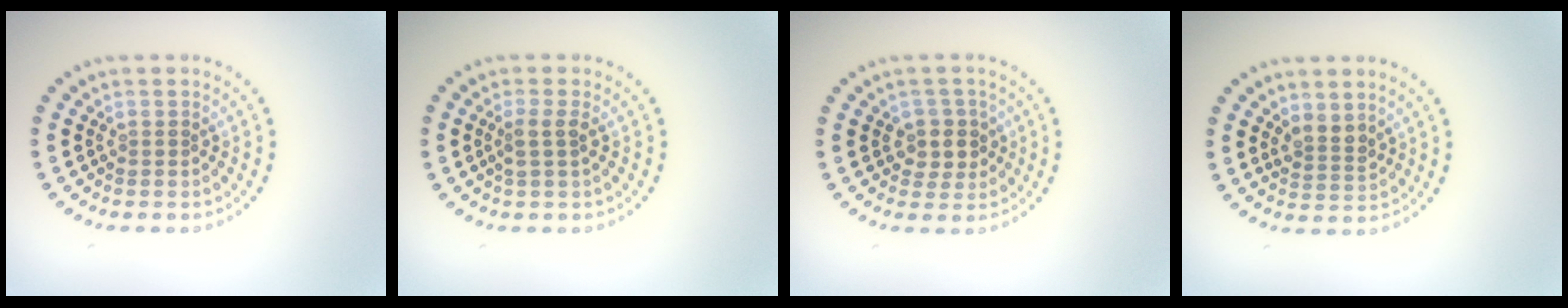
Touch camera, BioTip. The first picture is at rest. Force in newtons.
{"total": 1.6, "press": 1.3, "slide": 0.8}
{"total": 2.6, "press": 2.3, "slide": 1.2}
{"total": 2.1, "press": 1.7, "slide": 1.2}